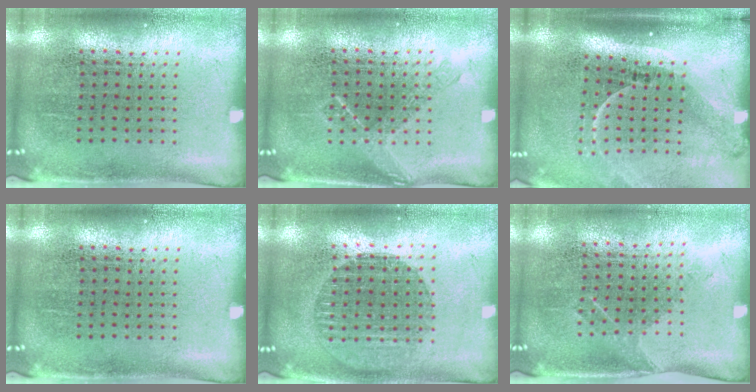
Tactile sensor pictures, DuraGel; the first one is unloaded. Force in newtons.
{"total": 1.0, "press": 0.9, "slide": 0.3}
{"total": 2.3, "press": 1.5, "slide": 1.7}
{"total": 0.0}
{"total": 1.5, "press": 1.3, "slide": 0.7}
{"total": 1.1, "press": 0.9, "slide": 0.7}